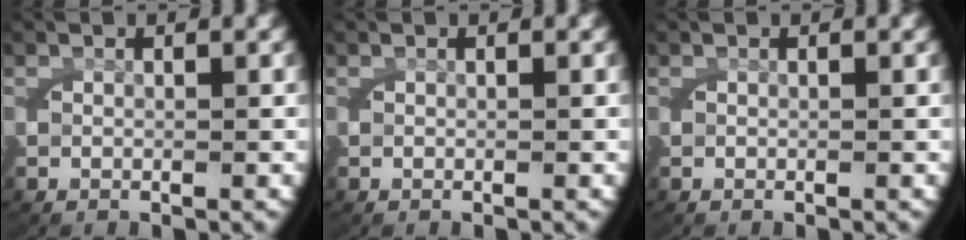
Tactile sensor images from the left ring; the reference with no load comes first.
{"total": 0.0}
{"total": 0.0}